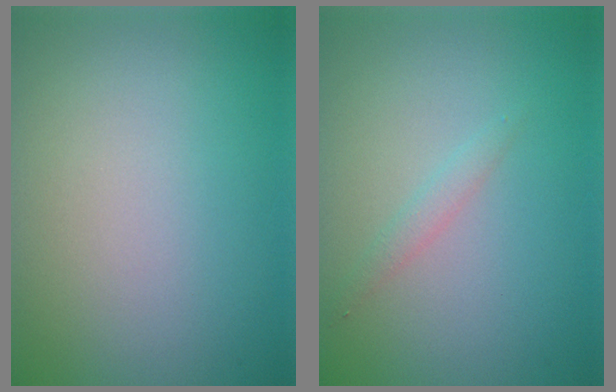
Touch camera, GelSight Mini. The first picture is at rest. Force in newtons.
{"total": 1.0, "press": 1.0, "slide": 0.0}